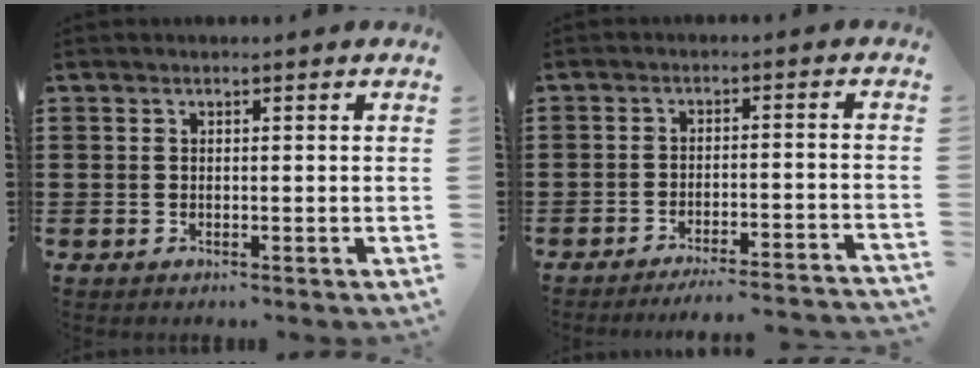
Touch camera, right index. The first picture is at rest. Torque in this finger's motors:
{"motor_torque": [0.82, 0.90, 0.42, 0.08]}